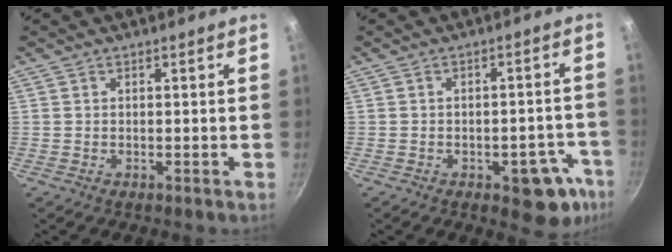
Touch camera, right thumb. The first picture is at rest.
{"total": 10.2, "force": [-4.8, 5.2, 7.3], "torque": [-0.022, 0.033, -0.052]}